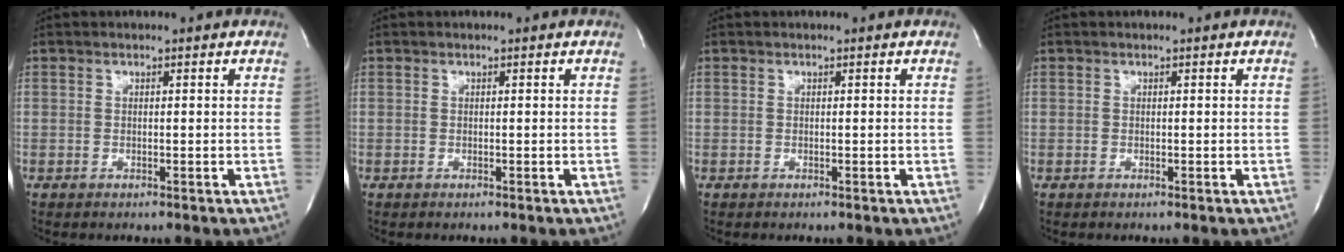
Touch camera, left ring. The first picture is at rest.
{"total": 0.0}
{"total": 0.0}
{"total": 0.0}